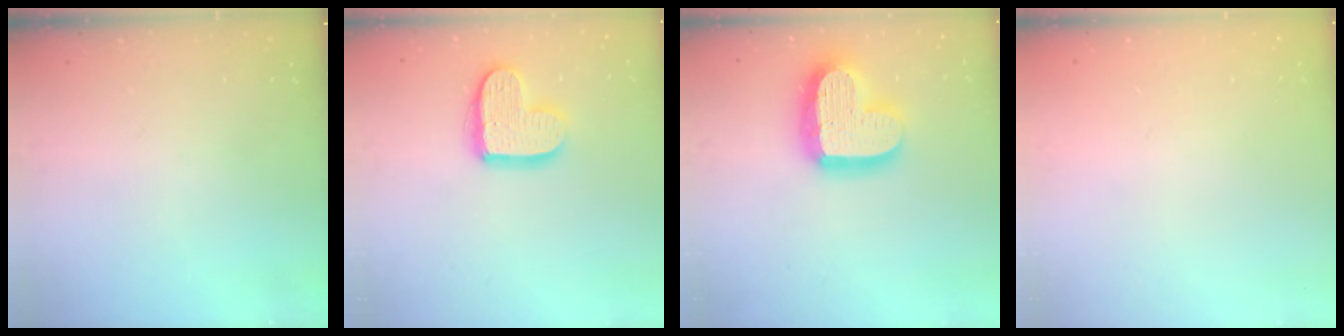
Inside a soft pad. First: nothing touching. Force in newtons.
{"total": 13.0, "press": 13.0, "slide": 0.8}
{"total": 19.6, "press": 19.6, "slide": 1.5}
{"total": 0.0}